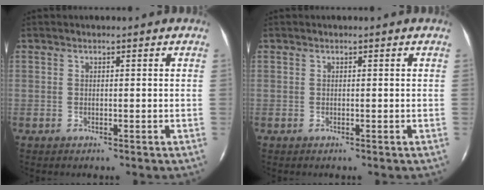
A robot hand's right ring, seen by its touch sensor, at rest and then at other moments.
{"total": 0.0}